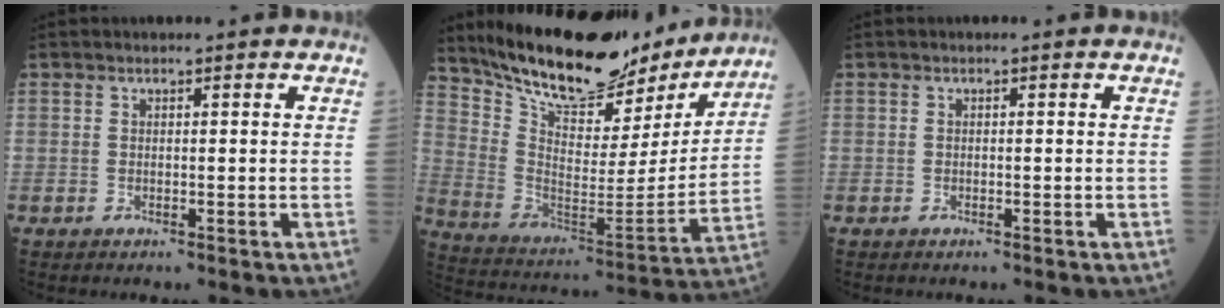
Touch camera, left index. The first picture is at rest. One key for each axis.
{"total": 21.7, "fx": 19.1, "fy": 6.3, "fz": 8.2, "tx": -0.143, "ty": -0.022, "tz": 0.297}
{"total": 0.0}